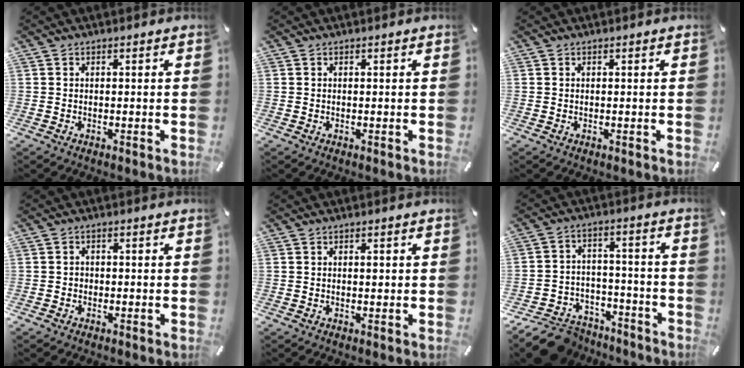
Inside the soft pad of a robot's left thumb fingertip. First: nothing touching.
{"total": 0.0}
{"total": 0.0}
{"total": 1.5, "force": [-0.8, 1.2, 0.4], "torque": [-0.007, 0.006, -0.018]}
{"total": 1.0, "force": [0.2, 0.6, 0.9], "torque": [-0.009, -0.002, 0.000]}
{"total": 10.3, "force": [-7.7, 6.2, 2.8], "torque": [-0.031, 0.057, -0.135]}